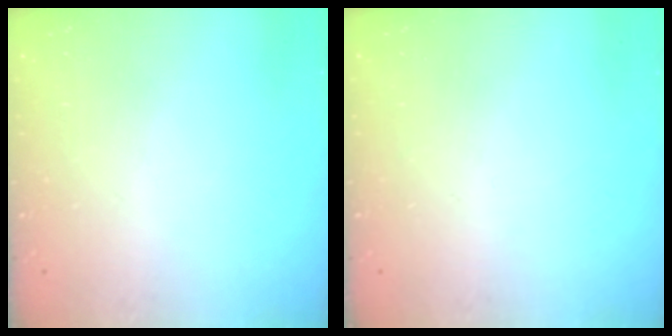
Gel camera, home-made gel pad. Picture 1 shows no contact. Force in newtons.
{"total": 0.0}